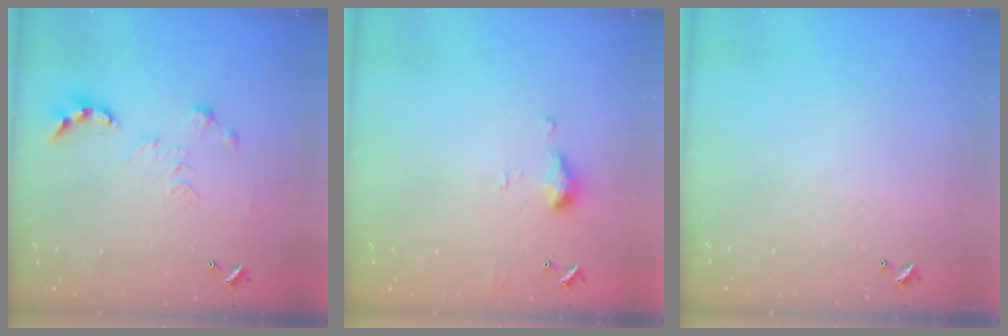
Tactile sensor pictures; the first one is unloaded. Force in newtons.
{"total": 6.4, "press": 6.3, "slide": 0.9}
{"total": 0.0}